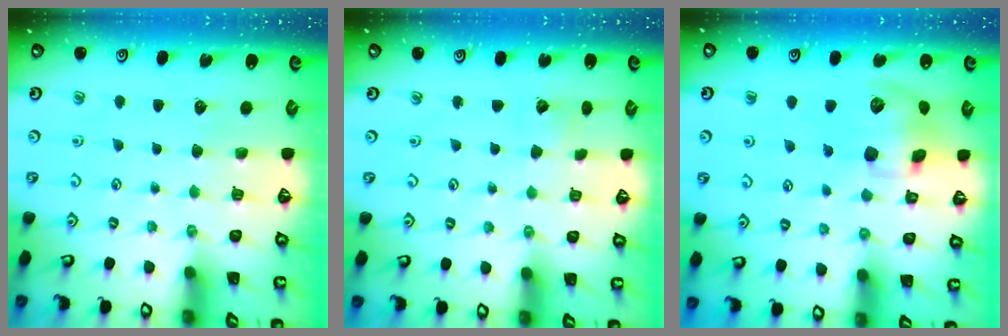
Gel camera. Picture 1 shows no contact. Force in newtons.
{"total": 2.8, "press": 2.8, "slide": 0.3}
{"total": 12.2, "press": 12.0, "slide": 2.0}